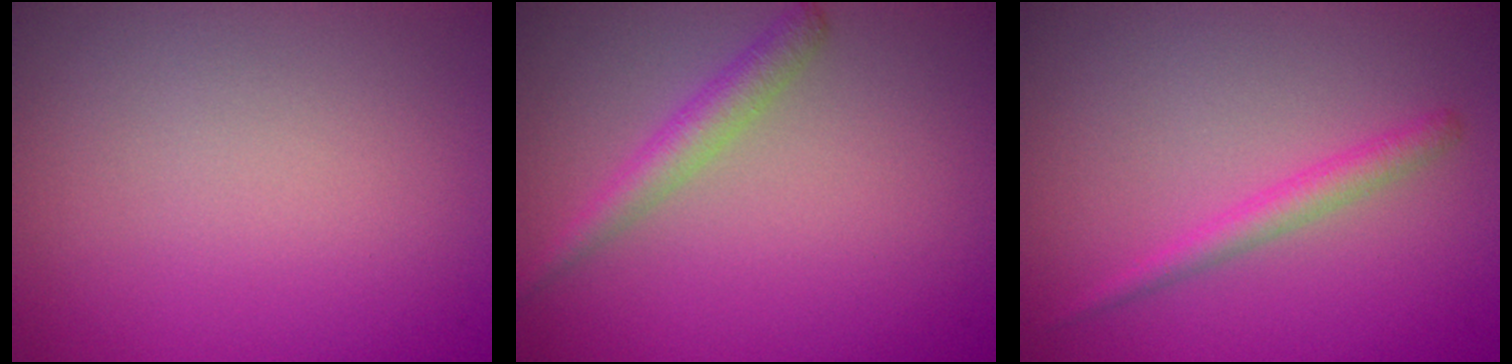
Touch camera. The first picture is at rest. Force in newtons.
{"total": 2.2, "press": 2.2, "slide": 0.1}
{"total": 1.7, "press": 1.7, "slide": 0.2}